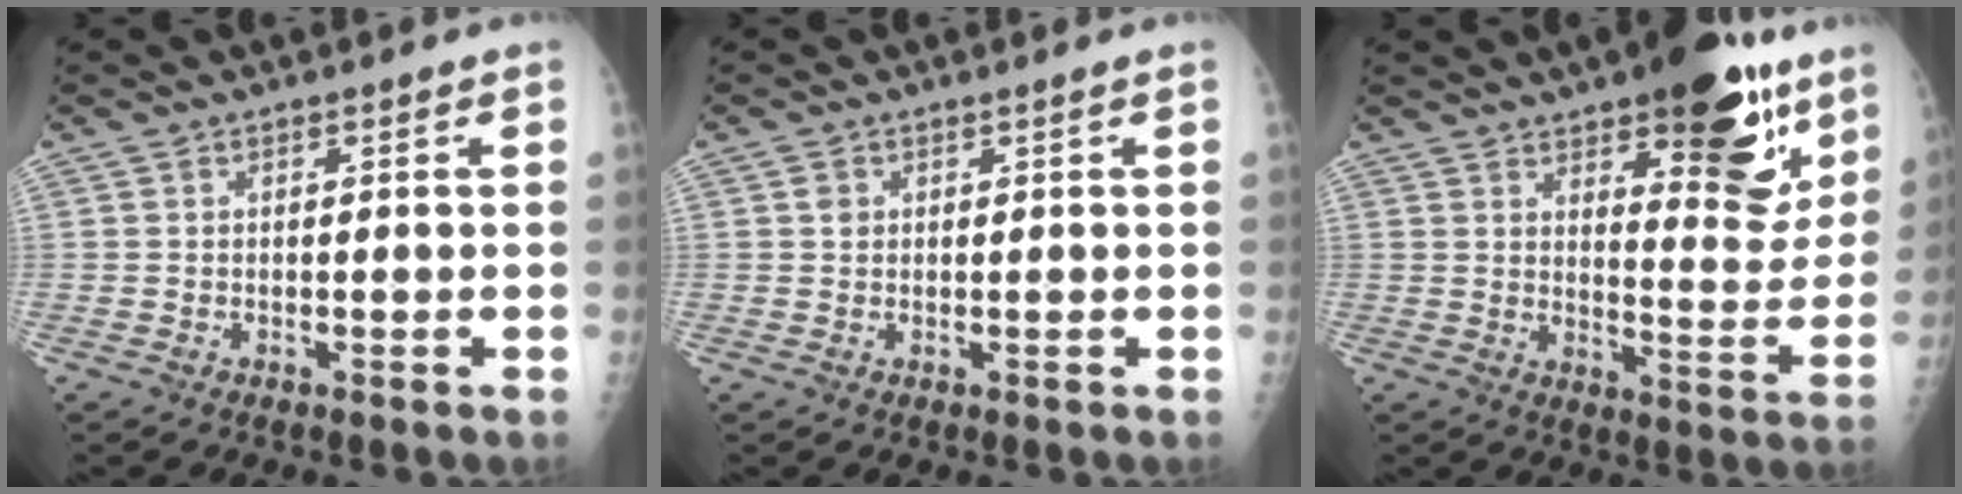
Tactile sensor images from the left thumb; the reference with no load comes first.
{"total": 1.0, "force": [0.4, 0.7, 0.6], "torque": [-0.006, -0.002, 0.009]}
{"total": 18.5, "force": [10.6, 7.1, 13.4], "torque": [-0.126, -0.064, 0.150]}